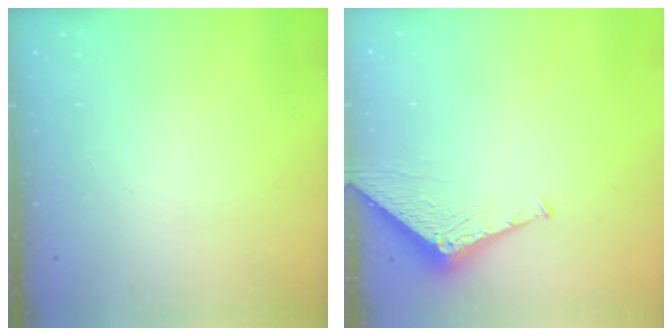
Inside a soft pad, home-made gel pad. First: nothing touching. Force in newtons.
{"total": 3.8, "press": 3.8, "slide": 0.5}